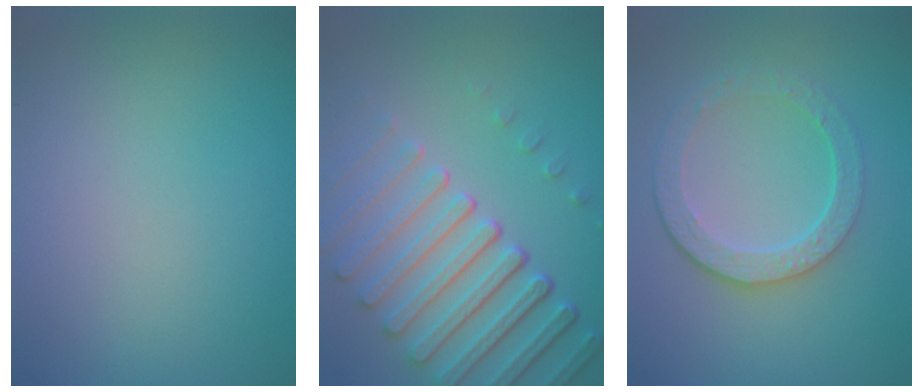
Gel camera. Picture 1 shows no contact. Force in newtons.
{"total": 7.5, "press": 5.7, "slide": 5.0}
{"total": 4.5, "press": 3.3, "slide": 3.1}